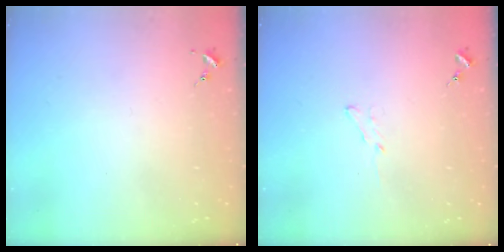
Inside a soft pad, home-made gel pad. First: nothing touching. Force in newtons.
{"total": 3.6, "press": 3.6, "slide": 0.4}